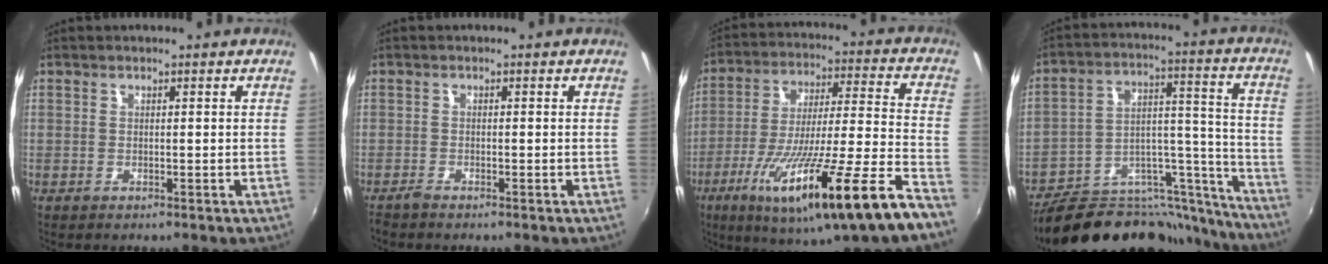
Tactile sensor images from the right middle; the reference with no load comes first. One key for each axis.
{"total": 1.2, "fx": -1.2, "fy": 0.0, "fz": 0.4, "tx": -0.013, "ty": -0.004, "tz": -0.024}
{"total": 25.0, "fx": -14.8, "fy": 0.3, "fz": 20.2, "tx": -0.329, "ty": -0.076, "tz": -0.240}
{"total": 27.2, "fx": -22.6, "fy": 9.8, "fz": 11.5, "tx": -0.156, "ty": 0.041, "tz": -0.318}